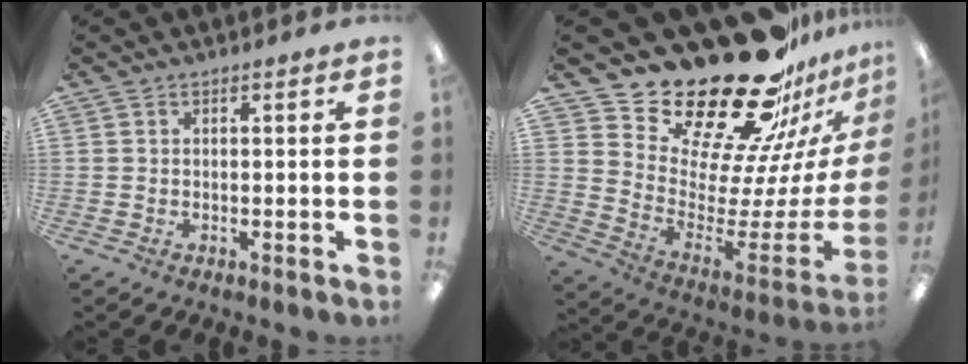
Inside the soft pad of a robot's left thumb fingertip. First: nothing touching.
{"total": 29.1, "force": [23.5, 11.2, 13.1], "torque": [-0.181, -0.194, 0.431]}